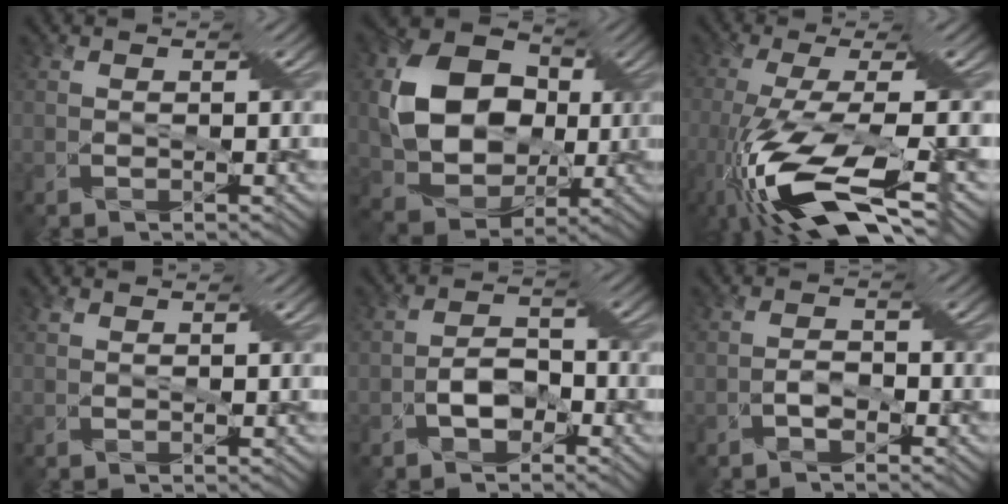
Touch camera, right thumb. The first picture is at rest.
{"total": 12.8, "force": [1.3, 9.6, 8.3], "torque": [-0.178, -0.006, 0.026]}
{"total": 15.1, "force": [-7.1, 3.7, 12.8], "torque": [-0.298, -0.022, -0.128]}
{"total": 0.8, "force": [0.5, 0.4, 0.4], "torque": [-0.014, -0.001, 0.008]}
{"total": 3.6, "force": [-2.0, 1.8, 2.4], "torque": [-0.046, 0.006, -0.040]}
{"total": 1.5, "force": [-1.2, 0.1, 0.9], "torque": [-0.025, 0.005, -0.021]}